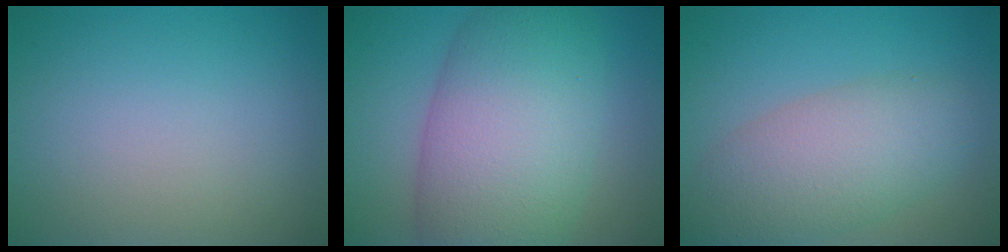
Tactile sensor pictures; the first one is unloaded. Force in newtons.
{"total": 11.8, "press": 11.8, "slide": 0.3}
{"total": 6.3, "press": 6.3, "slide": 0.4}